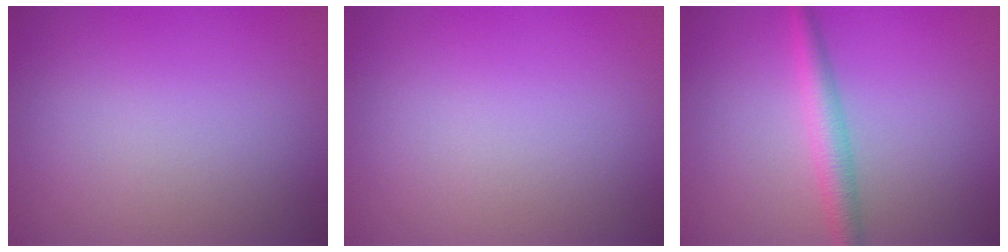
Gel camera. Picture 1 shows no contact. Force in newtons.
{"total": 0.0}
{"total": 2.8, "press": 2.8, "slide": 0.0}